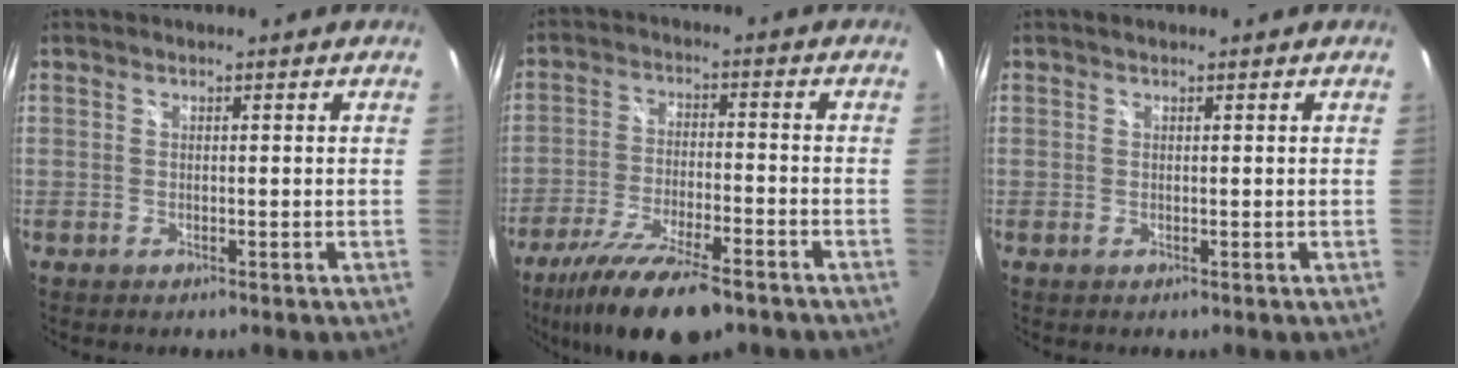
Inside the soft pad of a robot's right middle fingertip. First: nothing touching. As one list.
[{"total": 15.3, "force": [-11.4, 3.7, 9.6], "torque": [-0.196, -0.036, -0.197]}, {"total": 0.0}]